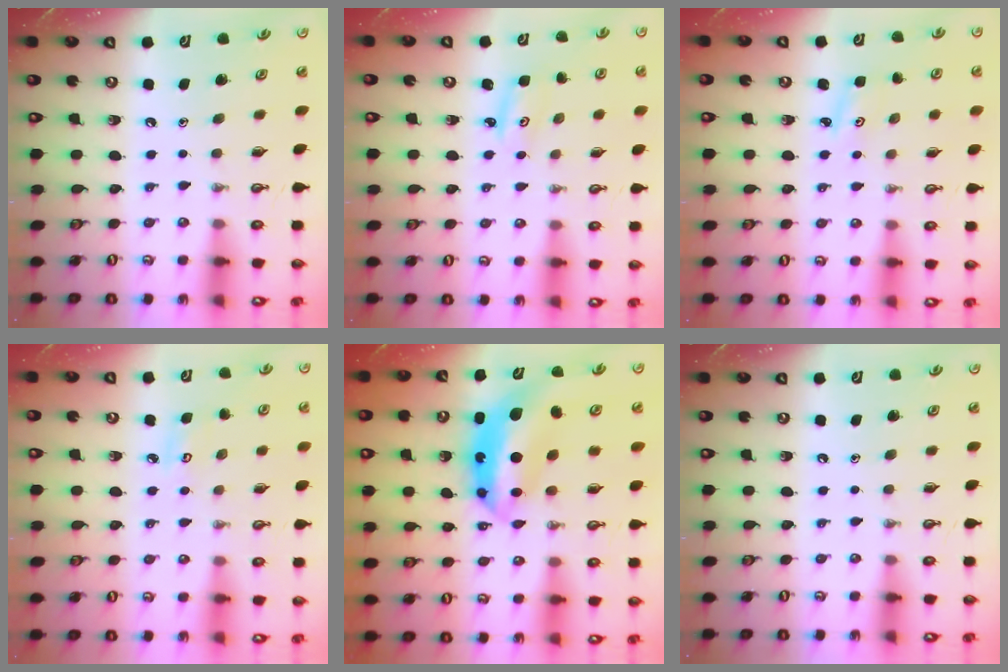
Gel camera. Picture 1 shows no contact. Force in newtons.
{"total": 2.6, "press": 2.6, "slide": 0.2}
{"total": 2.9, "press": 2.9, "slide": 0.3}
{"total": 4.4, "press": 4.4, "slide": 0.5}
{"total": 9.1, "press": 9.0, "slide": 1.0}
{"total": 0.0}